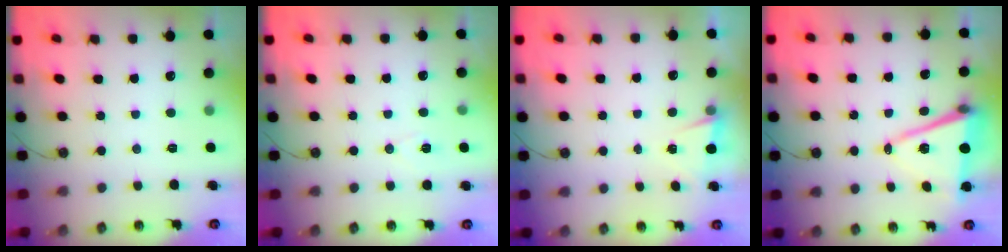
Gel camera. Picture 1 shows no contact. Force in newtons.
{"total": 5.8, "press": 3.8, "slide": 4.4}
{"total": 1.3, "press": 0.7, "slide": 1.1}
{"total": 10.6, "press": 9.8, "slide": 3.9}